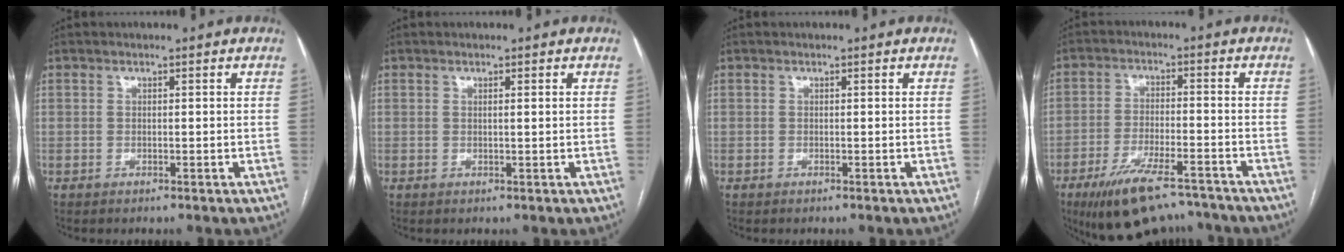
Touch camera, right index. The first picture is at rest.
{"total": 0.7, "force": [0.2, -0.1, 0.6], "torque": [-0.012, 0.000, 0.004]}
{"total": 0.0}
{"total": 13.1, "force": [-10.1, 3.6, 7.4], "torque": [-0.131, -0.007, -0.163]}